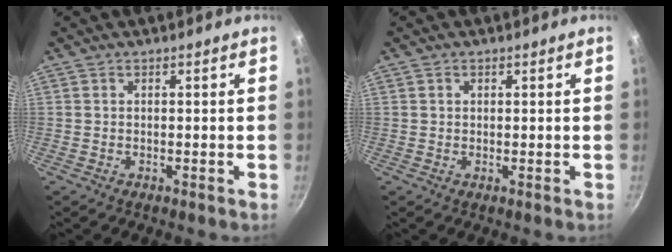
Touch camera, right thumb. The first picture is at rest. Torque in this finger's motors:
{"motor_torque": [-0.07, -0.54, -0.39, -0.18, 0.07]}